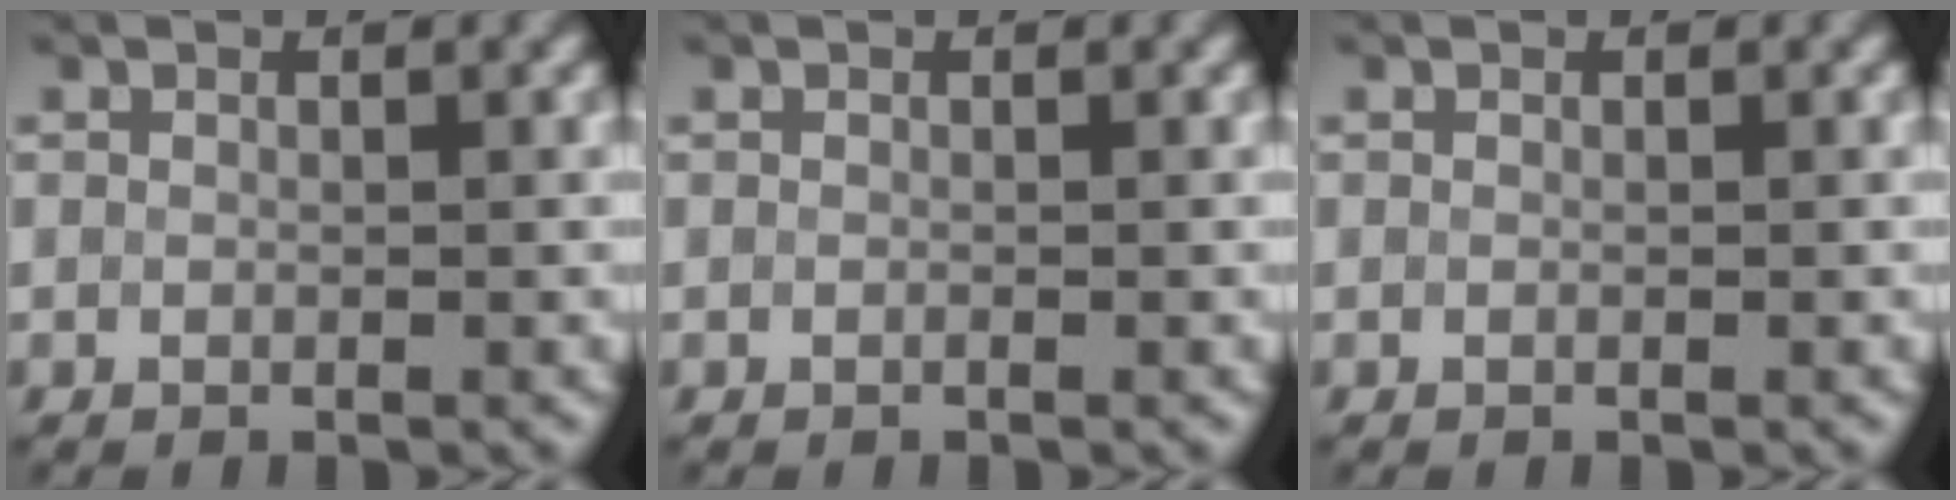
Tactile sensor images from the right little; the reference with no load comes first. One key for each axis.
{"total": 0.0}
{"total": 0.0}